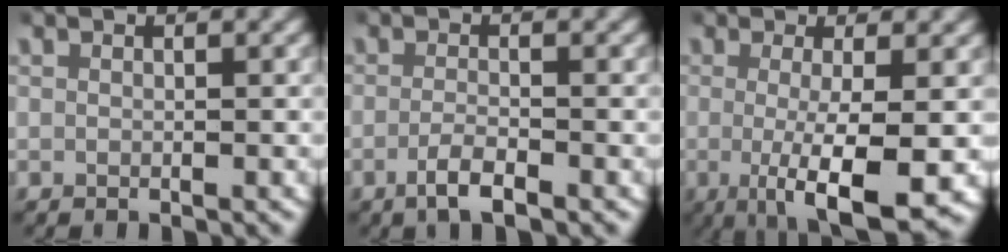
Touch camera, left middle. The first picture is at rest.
{"total": 2.1, "force": [-1.3, 0.5, 1.6], "torque": [-0.036, -0.010, -0.021]}
{"total": 6.7, "force": [-2.6, 1.8, 6.0], "torque": [-0.108, -0.029, -0.021]}